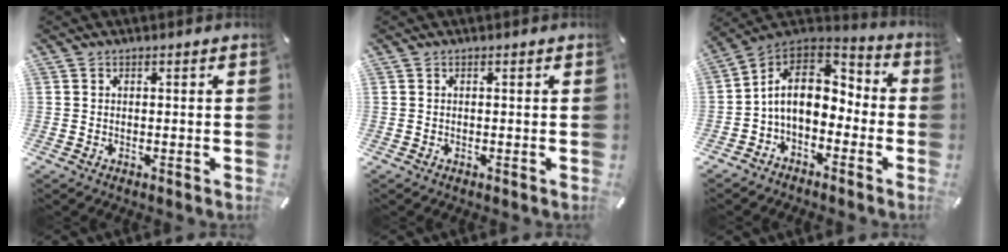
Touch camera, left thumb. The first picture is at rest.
{"total": 0.0}
{"total": 12.2, "force": [-0.8, 8.9, 8.2], "torque": [-0.157, 0.008, -0.016]}